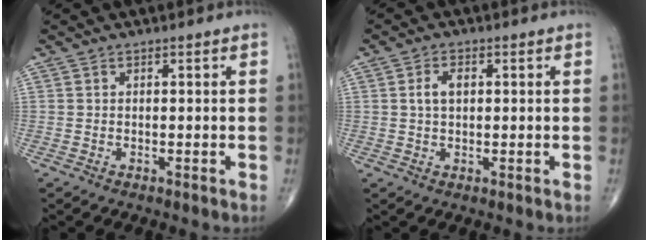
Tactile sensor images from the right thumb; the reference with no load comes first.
{"total": 3.4, "force": [0.7, 2.0, 2.7], "torque": [-0.053, 0.005, 0.011]}